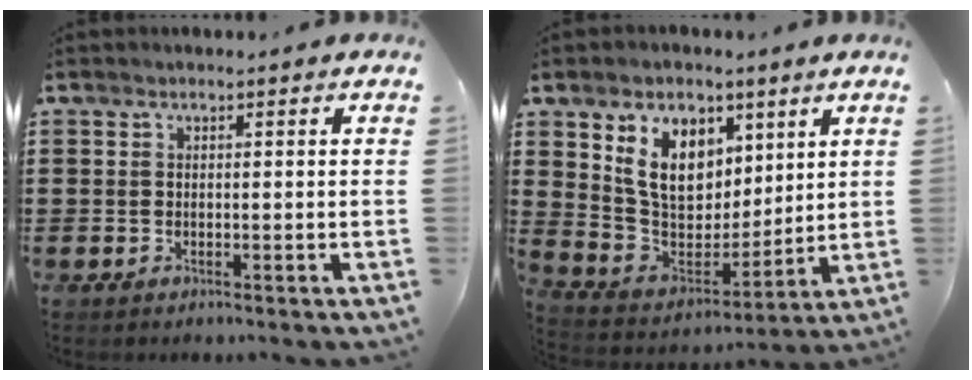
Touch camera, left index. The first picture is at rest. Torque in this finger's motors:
{"motor_torque": [2.14, 0.00, 1.05, 0.21]}